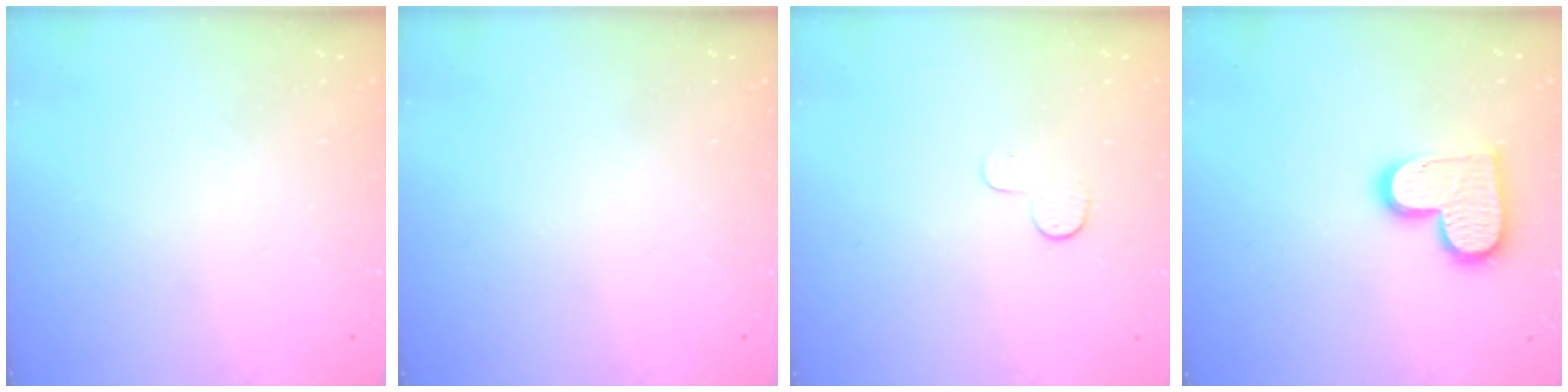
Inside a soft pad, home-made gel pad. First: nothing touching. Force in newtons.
{"total": 0.0}
{"total": 4.6, "press": 4.6, "slide": 0.4}
{"total": 13.8, "press": 13.7, "slide": 1.1}